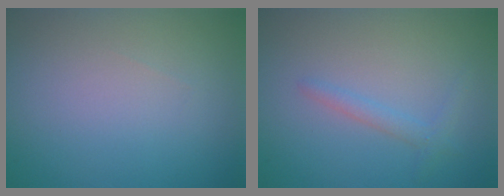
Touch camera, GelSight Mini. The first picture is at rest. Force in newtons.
{"total": 1.4, "press": 1.4, "slide": 0.1}